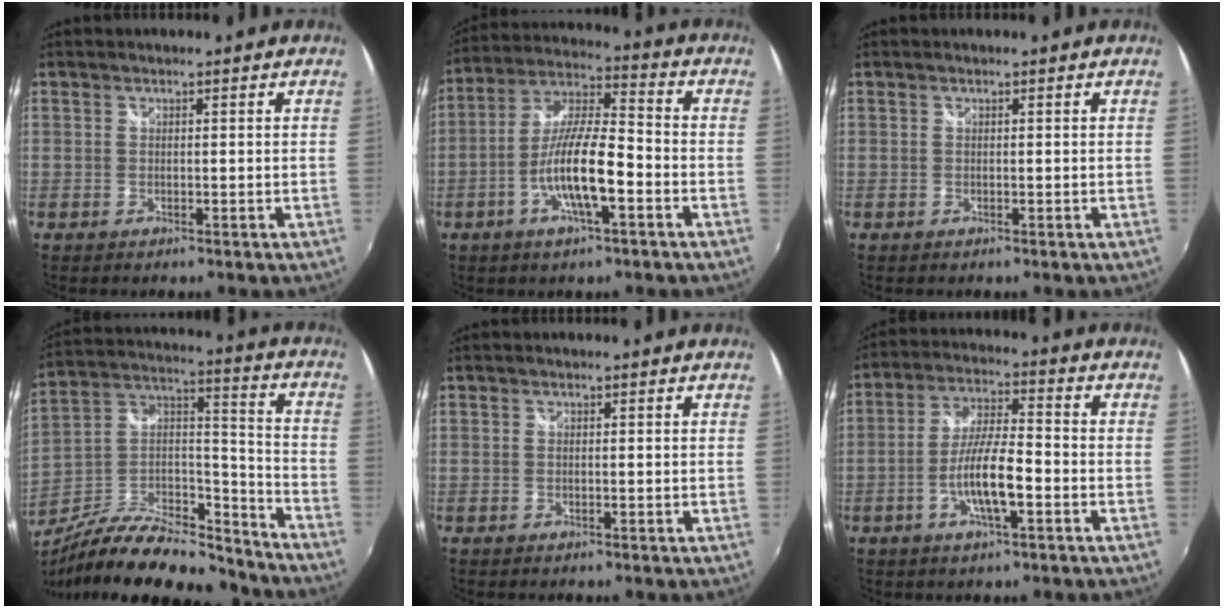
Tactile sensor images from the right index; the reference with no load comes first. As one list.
[{"total": 12.6, "force": [-4.7, 2.6, 11.4], "torque": [-0.228, -0.001, -0.089]}, {"total": 0.0}, {"total": 25.0, "force": [-19.2, 8.4, 13.6], "torque": [-0.247, 0.012, -0.305]}, {"total": 0.0}, {"total": 9.5, "force": [-3.5, 1.8, 8.6], "torque": [-0.170, 0.000, -0.063]}]